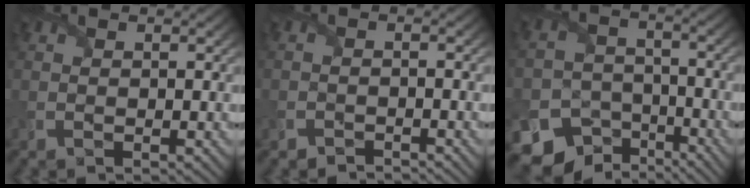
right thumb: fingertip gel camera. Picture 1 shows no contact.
{"total": 1.6, "force": [-1.5, -0.3, -0.3], "torque": [0.007, 0.000, -0.031]}
{"total": 13.0, "force": [-9.0, 8.8, 3.2], "torque": [-0.088, -0.054, -0.145]}